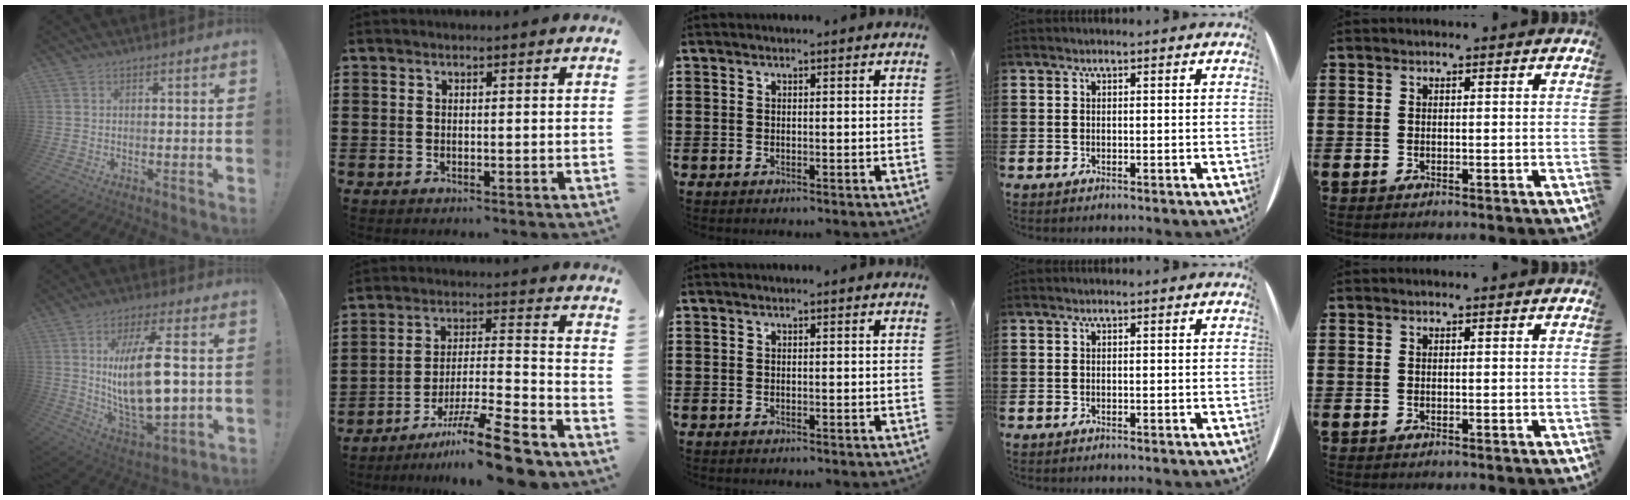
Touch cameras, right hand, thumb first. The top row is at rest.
{"thumb": {"total": 19.1, "force": [2.4, 6.9, 17.7], "torque": [-0.339, -0.018, 0.029]}, "index": {"total": 13.2, "force": [-10.2, 1.0, 8.2], "torque": [-0.118, 0.037, -0.186]}}